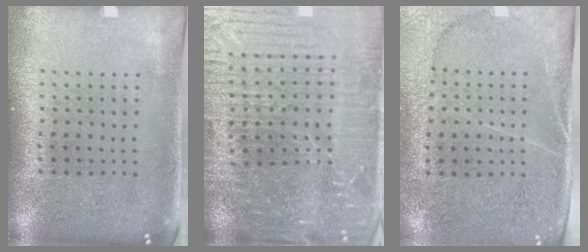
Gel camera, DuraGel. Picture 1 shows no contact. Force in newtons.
{"total": 5.5, "press": 5.0, "slide": 2.2}
{"total": 3.0, "press": 2.8, "slide": 1.3}